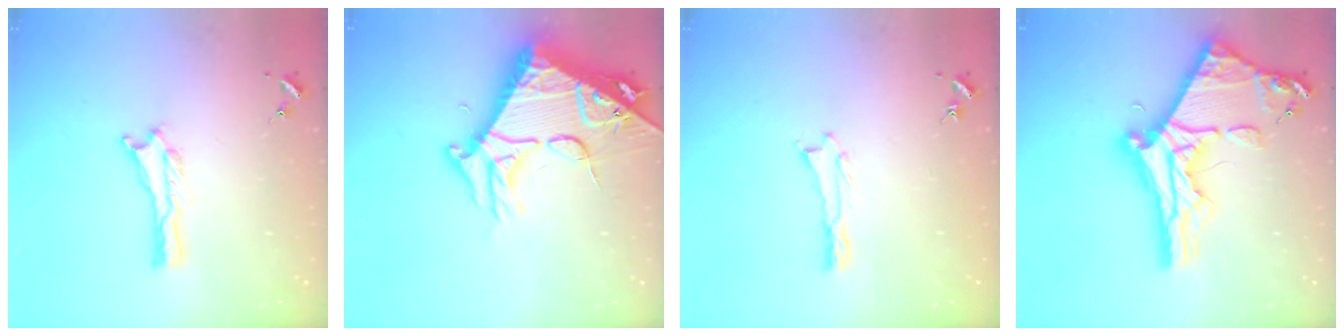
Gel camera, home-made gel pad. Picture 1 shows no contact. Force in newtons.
{"total": 12.0, "press": 11.9, "slide": 1.3}
{"total": 0.5, "press": 0.5, "slide": 0.2}
{"total": 13.1, "press": 13.0, "slide": 1.2}